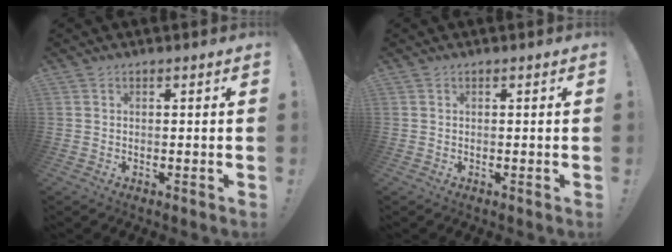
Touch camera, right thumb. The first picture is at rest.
{"total": 0.0}